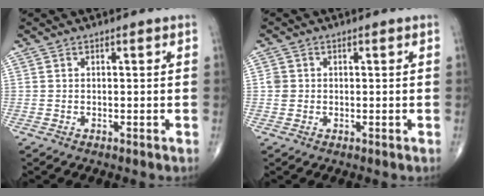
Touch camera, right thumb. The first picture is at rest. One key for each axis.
{"total": 1.8, "fx": 0.1, "fy": 1.7, "fz": 0.6, "tx": -0.003, "ty": 0.003, "tz": 0.002}